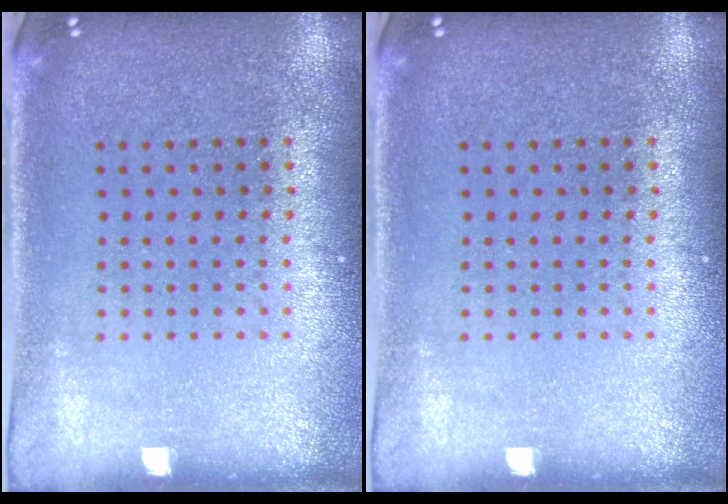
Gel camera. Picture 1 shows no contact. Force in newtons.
{"total": 0.0}